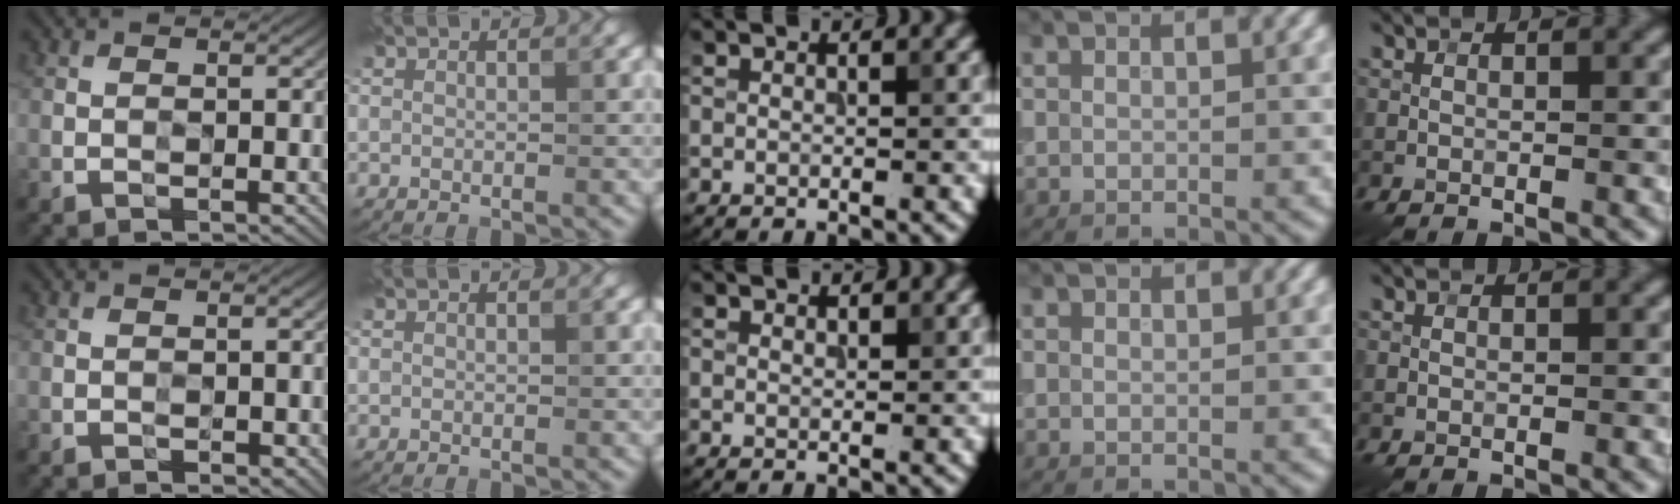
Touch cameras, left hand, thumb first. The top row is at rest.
{"thumb": {"total": 1.1, "force": [-0.5, 0.7, 0.8], "torque": [-0.007, 0.002, -0.005]}, "middle": {"total": 0.7, "force": [0.6, 0.2, 0.1], "torque": [0.000, 0.000, 0.013]}}